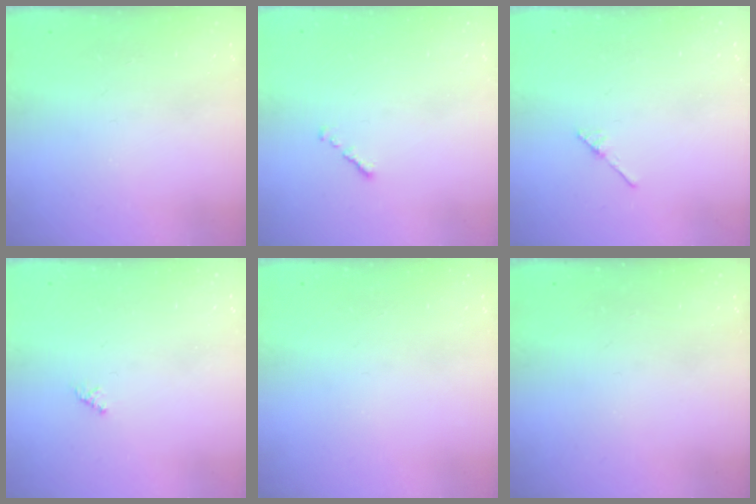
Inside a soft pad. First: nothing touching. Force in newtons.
{"total": 0.7, "press": 0.6, "slide": 0.4}
{"total": 1.9, "press": 1.8, "slide": 0.3}
{"total": 1.5, "press": 1.4, "slide": 0.4}
{"total": 0.0}
{"total": 0.0}